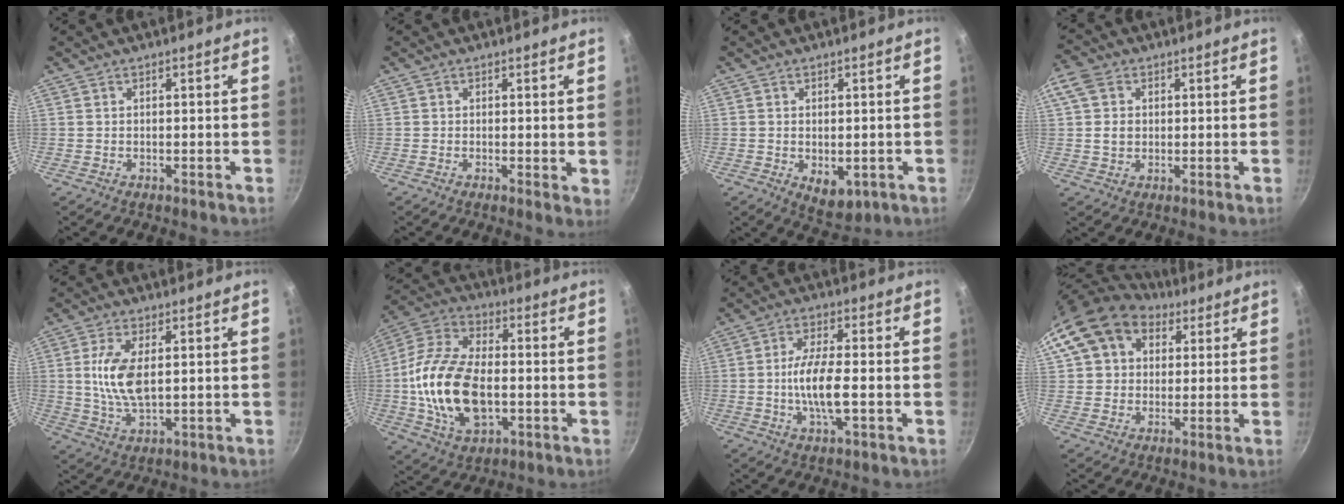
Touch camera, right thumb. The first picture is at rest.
{"total": 2.0, "force": [0.4, 0.9, 1.8], "torque": [-0.023, -0.003, 0.004]}
{"total": 5.8, "force": [-1.1, 3.6, 4.3], "torque": [-0.054, -0.010, -0.006]}
{"total": 6.2, "force": [1.1, 5.0, 3.6], "torque": [-0.058, 0.000, 0.011]}
{"total": 9.1, "force": [1.3, 4.3, 7.9], "torque": [-0.155, -0.004, 0.027]}
{"total": 20.2, "force": [-2.0, 11.7, 16.3], "torque": [-0.306, 0.025, -0.043]}
{"total": 9.0, "force": [-1.3, 2.7, 8.5], "torque": [-0.166, 0.011, -0.032]}
{"total": 13.0, "force": [6.8, 9.4, 5.9], "torque": [-0.079, -0.002, 0.111]}